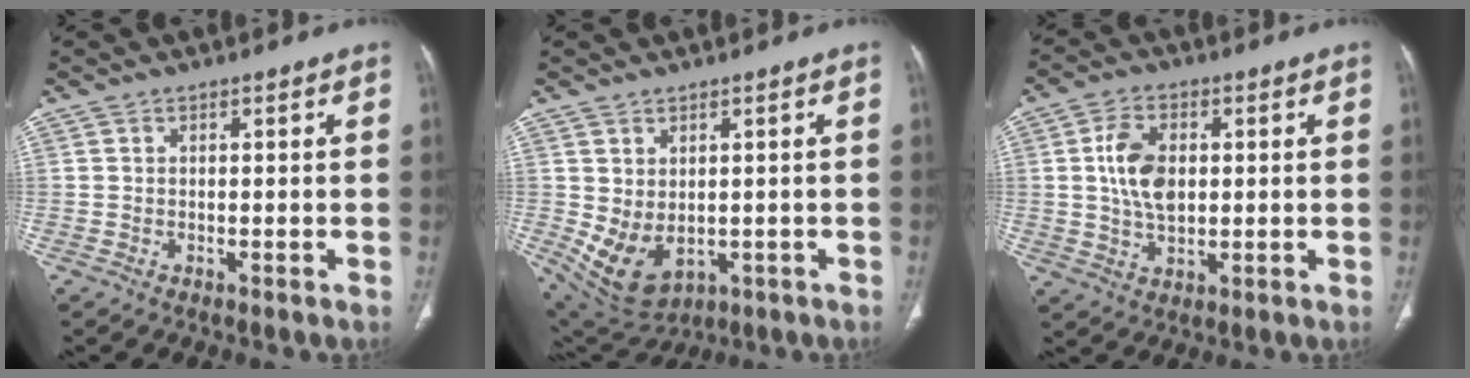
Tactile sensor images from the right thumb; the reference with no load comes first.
{"total": 8.9, "force": [-0.7, 5.9, 6.6], "torque": [-0.111, -0.004, 0.019]}
{"total": 11.0, "force": [1.4, 7.1, 8.3], "torque": [-0.142, -0.003, 0.030]}